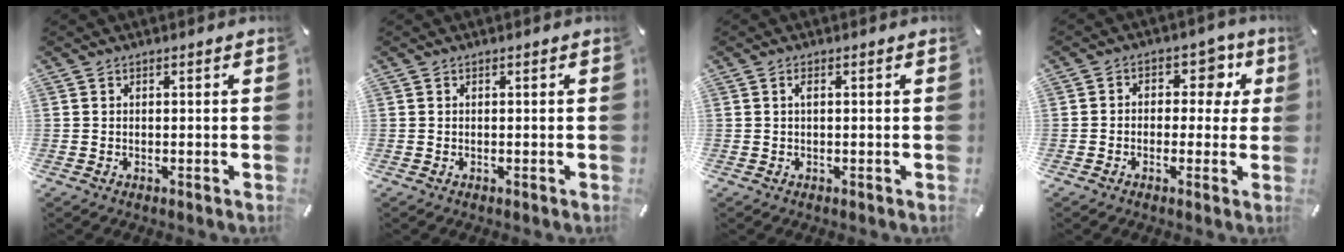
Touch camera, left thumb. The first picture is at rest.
{"total": 0.0}
{"total": 1.1, "force": [0.1, 0.2, 1.1], "torque": [-0.021, 0.002, 0.002]}
{"total": 6.6, "force": [0.8, 5.4, 3.8], "torque": [-0.042, 0.001, 0.006]}